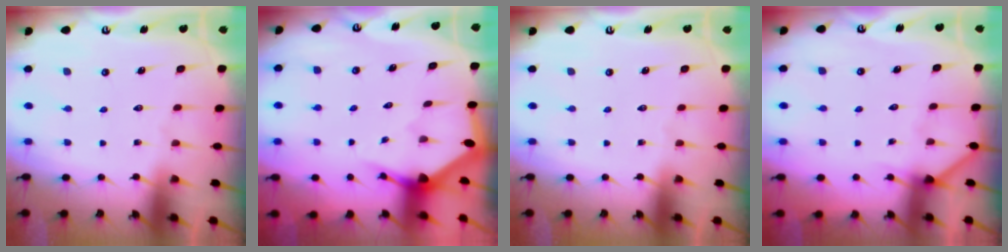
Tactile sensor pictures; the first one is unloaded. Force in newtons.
{"total": 2.8, "press": 2.8, "slide": 0.2}
{"total": 0.0}
{"total": 3.7, "press": 3.7, "slide": 0.5}